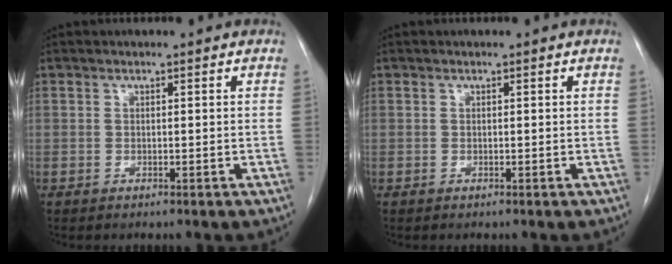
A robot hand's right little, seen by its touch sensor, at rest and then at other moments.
{"total": 0.0}